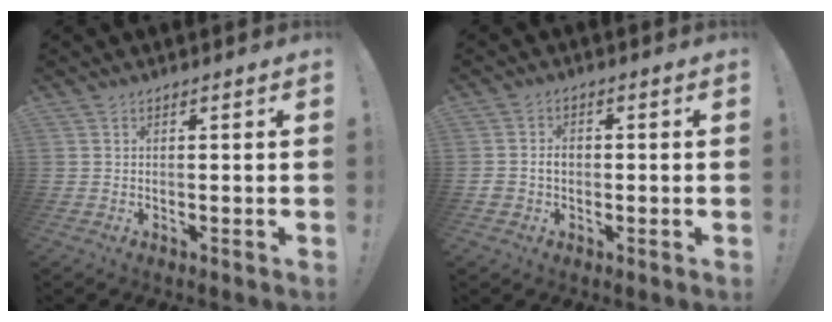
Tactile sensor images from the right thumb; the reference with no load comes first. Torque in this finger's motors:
{"motor_torque": [0.00, 0.11, 0.78, -0.22, -0.01]}